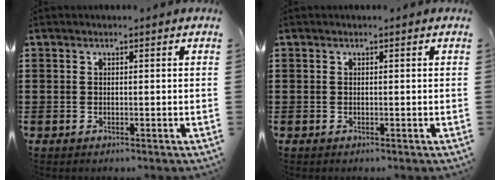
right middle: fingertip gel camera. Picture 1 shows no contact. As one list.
[{"total": 0.0}]